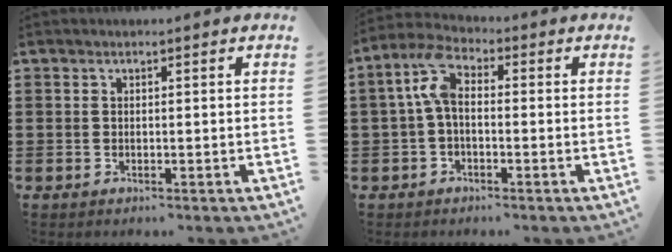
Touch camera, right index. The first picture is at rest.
{"total": 5.7, "force": [0.5, 3.0, 4.8], "torque": [-0.121, 0.003, 0.000]}